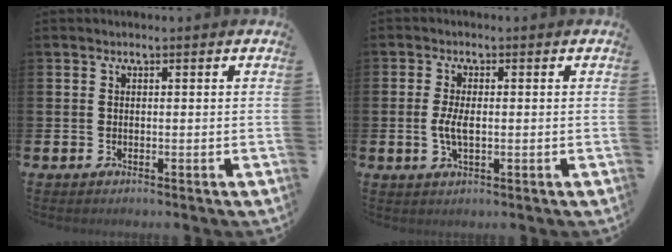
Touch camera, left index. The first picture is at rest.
{"total": 3.3, "force": [-0.1, 1.4, 3.0], "torque": [-0.055, 0.004, -0.004]}